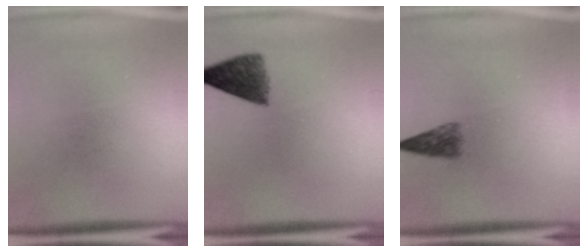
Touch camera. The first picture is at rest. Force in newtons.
{"total": 6.0}
{"total": 2.9}